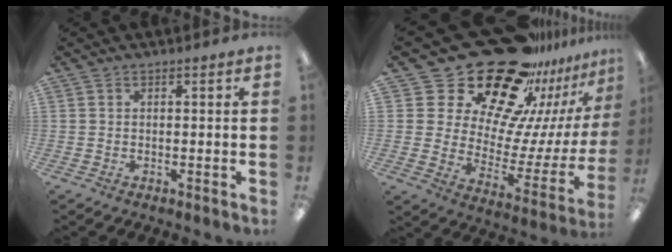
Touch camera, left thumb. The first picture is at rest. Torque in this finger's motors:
{"motor_torque": [1.78, 1.78, 1.36, -1.41, 0.12]}